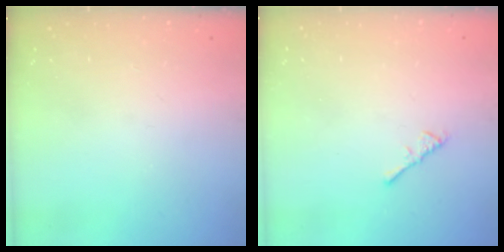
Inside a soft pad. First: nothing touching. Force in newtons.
{"total": 2.2, "press": 2.1, "slide": 0.5}